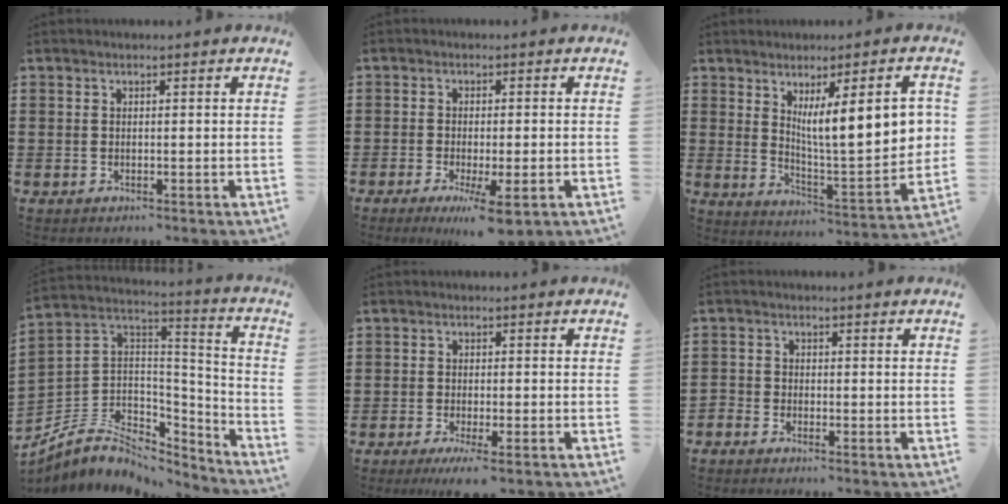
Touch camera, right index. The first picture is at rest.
{"total": 4.5, "force": [-2.5, 0.5, 3.7], "torque": [-0.072, -0.011, -0.044]}
{"total": 10.4, "force": [3.6, 1.7, 9.6], "torque": [-0.158, -0.018, 0.057]}
{"total": 8.0, "force": [-4.6, 5.8, 3.1], "torque": [-0.082, 0.000, -0.085]}
{"total": 2.4, "force": [-1.9, 0.0, 1.4], "torque": [-0.031, -0.004, -0.037]}
{"total": 0.9, "force": [-0.8, 0.3, 0.0], "torque": [-0.001, 0.002, -0.018]}